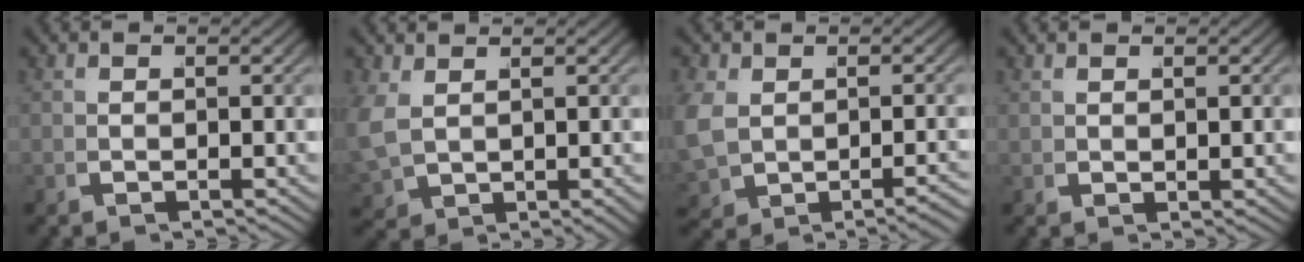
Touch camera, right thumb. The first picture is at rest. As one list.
[{"total": 3.5, "force": [1.0, 2.6, 2.0], "torque": [-0.060, -0.015, 0.035]}, {"total": 3.8, "force": [-0.6, 3.0, 2.1], "torque": [-0.066, -0.014, 0.005]}, {"total": 1.0, "force": [0.9, 0.3, 0.4], "torque": [-0.006, 0.005, 0.021]}]